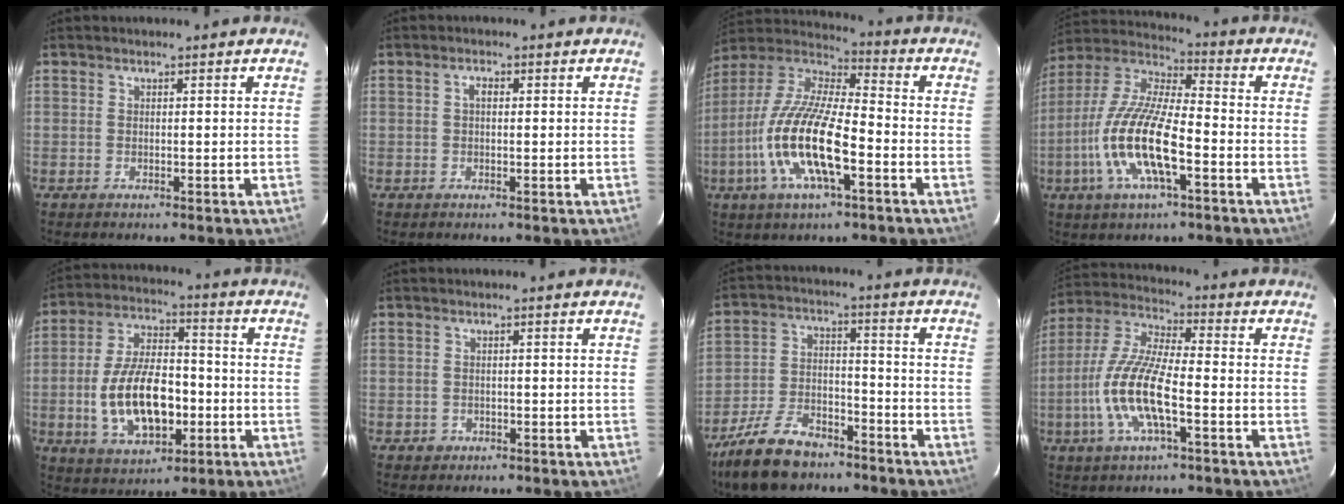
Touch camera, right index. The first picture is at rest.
{"total": 1.5, "force": [0.2, 0.8, 1.2], "torque": [-0.022, 0.008, 0.000]}
{"total": 18.0, "force": [-6.0, 5.4, 16.1], "torque": [-0.329, -0.012, -0.122]}
{"total": 16.4, "force": [-5.4, 4.7, 14.8], "torque": [-0.305, -0.009, -0.111]}
{"total": 15.8, "force": [-3.5, 8.3, 13.0], "torque": [-0.258, 0.008, -0.046]}
{"total": 1.6, "force": [-0.7, 1.4, 0.2], "torque": [-0.003, 0.003, -0.006]}
{"total": 14.7, "force": [-10.8, 6.8, 7.3], "torque": [-0.170, -0.001, -0.191]}
{"total": 13.7, "force": [-4.2, 3.6, 12.5], "torque": [-0.265, -0.004, -0.085]}